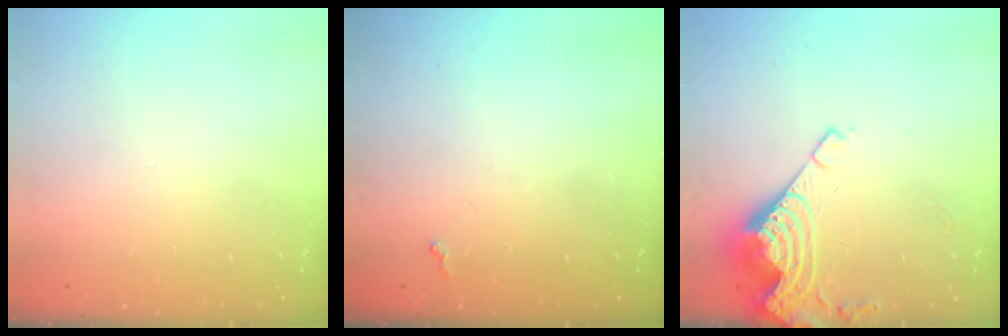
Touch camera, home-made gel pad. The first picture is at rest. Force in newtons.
{"total": 2.3, "press": 2.3, "slide": 0.5}
{"total": 12.0, "press": 11.9, "slide": 1.0}